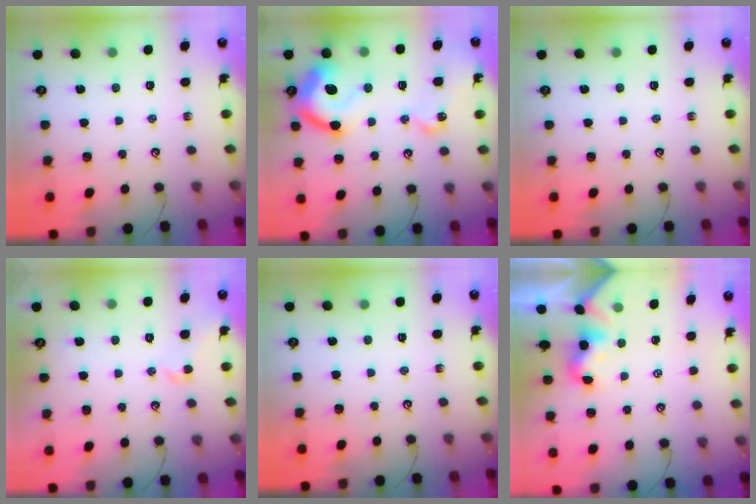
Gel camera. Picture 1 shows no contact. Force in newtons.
{"total": 22.6, "press": 22.5, "slide": 2.4}
{"total": 0.0}
{"total": 0.9, "press": 0.6, "slide": 0.7}
{"total": 0.0}
{"total": 2.0, "press": 2.0, "slide": 0.5}